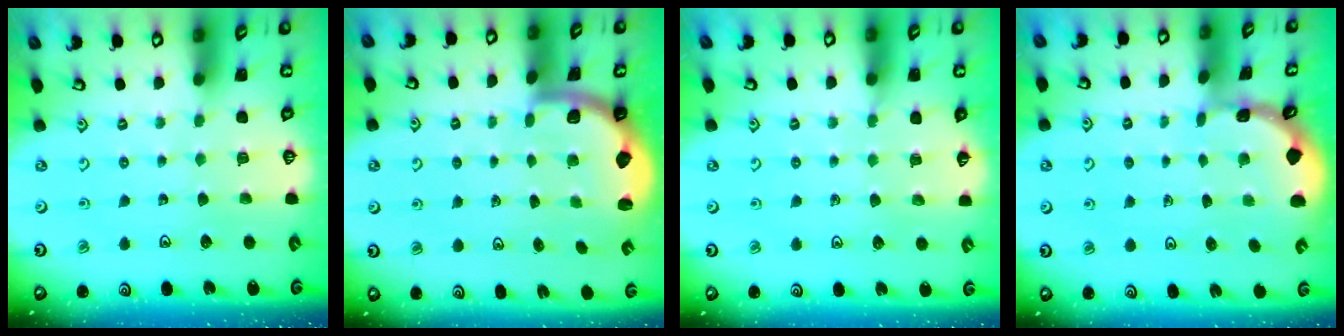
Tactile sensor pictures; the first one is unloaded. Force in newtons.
{"total": 2.0, "press": 2.0, "slide": 0.5}
{"total": 4.2, "press": 4.1, "slide": 0.5}
{"total": 0.7, "press": 0.6, "slide": 0.1}